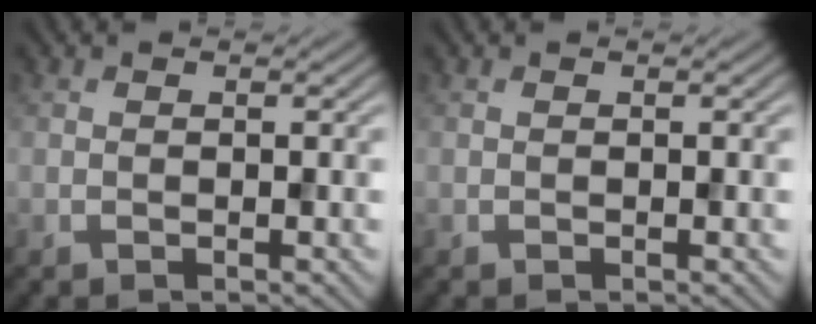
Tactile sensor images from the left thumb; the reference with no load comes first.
{"total": 0.0}